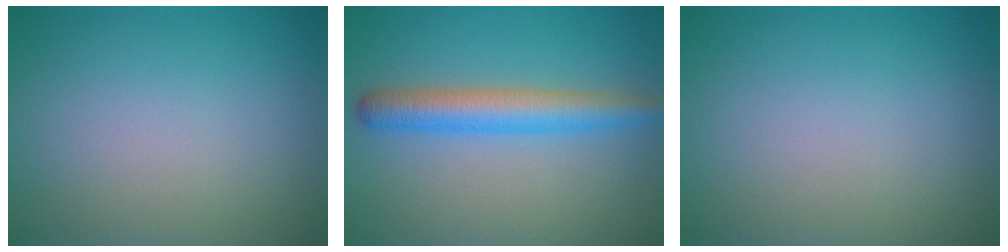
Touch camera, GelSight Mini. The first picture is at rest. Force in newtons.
{"total": 4.3, "press": 4.3, "slide": 0.1}
{"total": 0.0}